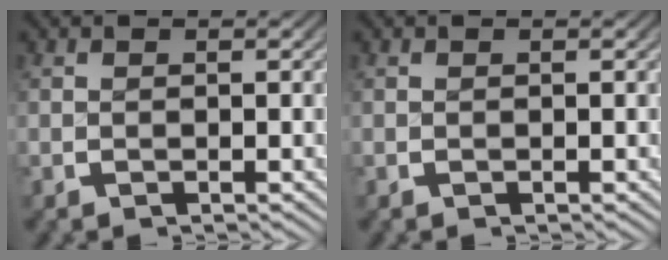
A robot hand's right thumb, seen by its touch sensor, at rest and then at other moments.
{"total": 0.0}